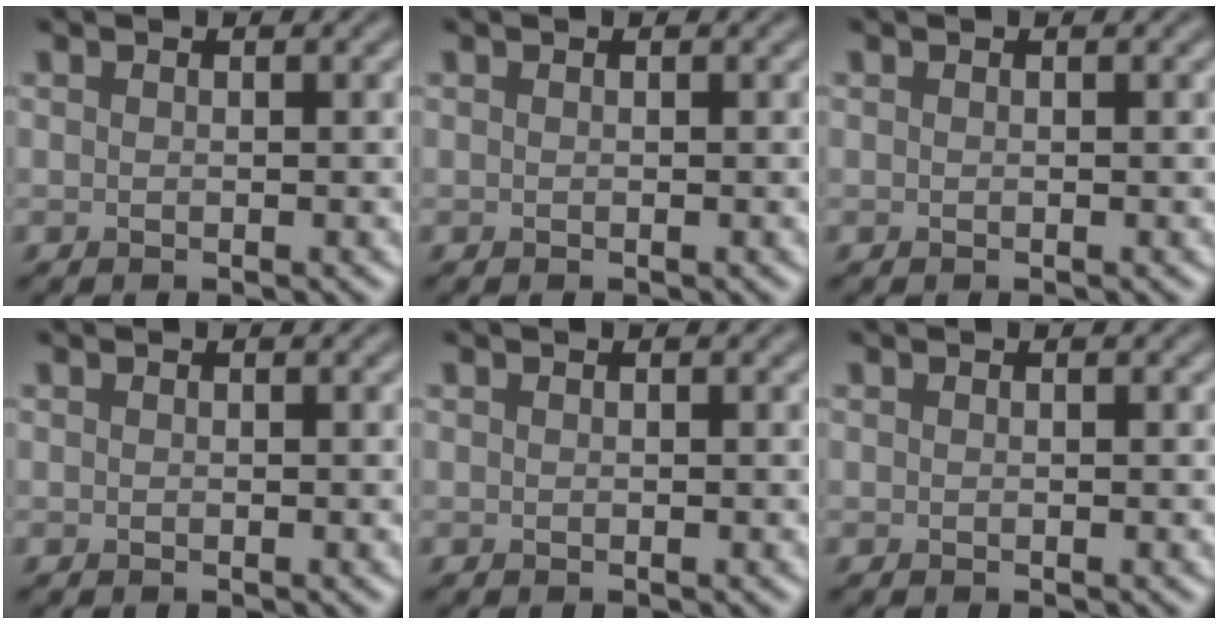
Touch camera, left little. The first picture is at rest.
{"total": 0.0}
{"total": 0.0}
{"total": 0.0}
{"total": 0.0}
{"total": 0.0}